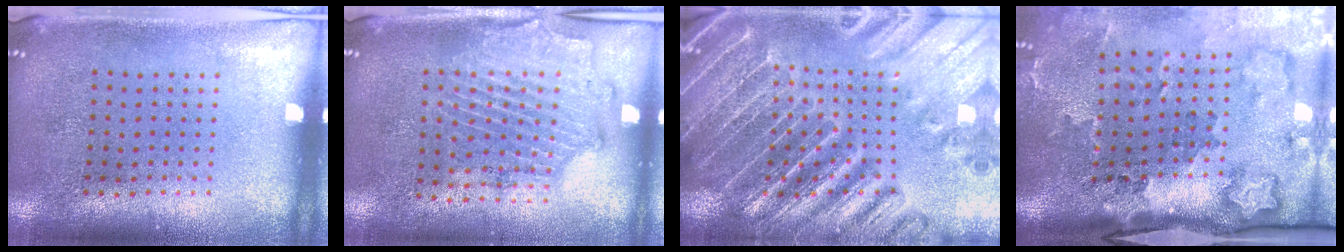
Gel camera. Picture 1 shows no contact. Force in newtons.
{"total": 1.7, "press": 1.5, "slide": 0.8}
{"total": 4.4, "press": 4.0, "slide": 1.7}
{"total": 3.8, "press": 2.4, "slide": 2.9}